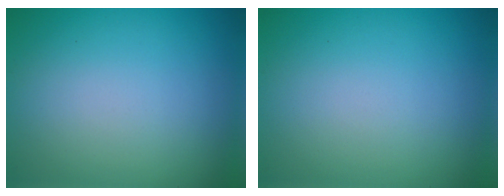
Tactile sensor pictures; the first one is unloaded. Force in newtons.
{"total": 0.0}